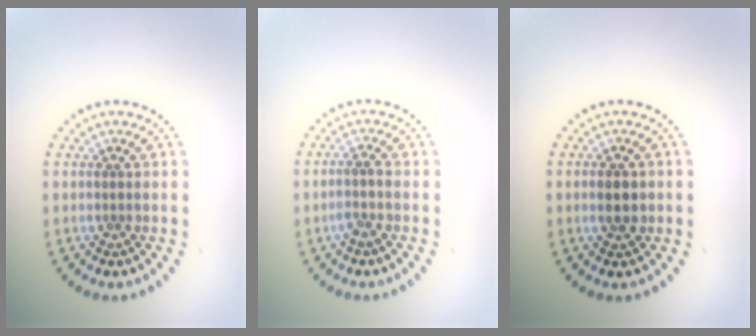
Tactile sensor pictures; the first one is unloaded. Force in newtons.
{"total": 1.5, "press": 1.2, "slide": 0.9}
{"total": 2.3, "press": 2.3, "slide": 0.2}